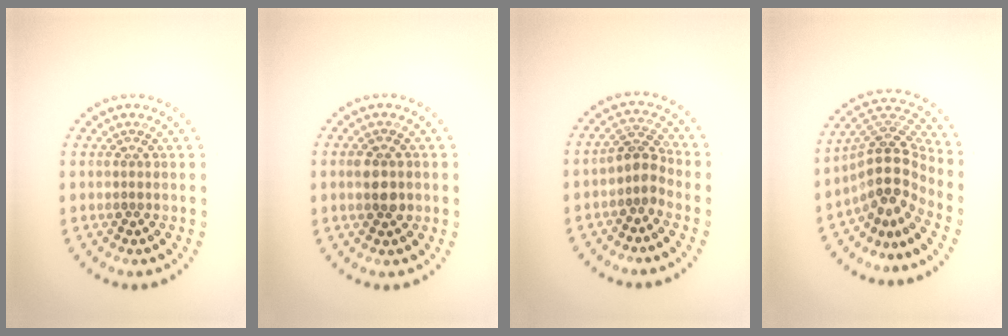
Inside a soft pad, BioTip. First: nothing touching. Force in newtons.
{"total": 2.0, "press": 2.0, "slide": 0.1}
{"total": 2.5, "press": 1.9, "slide": 1.6}
{"total": 4.9, "press": 3.6, "slide": 3.4}